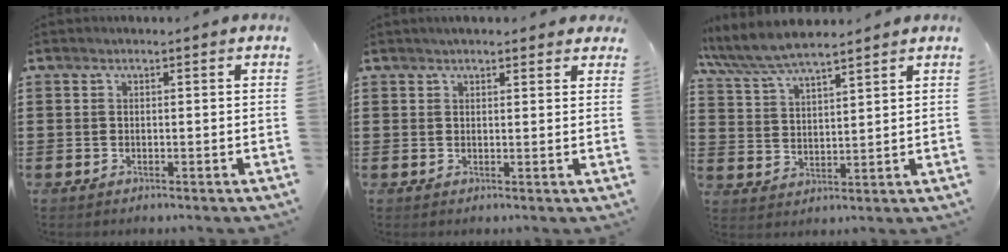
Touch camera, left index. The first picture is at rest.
{"total": 1.9, "force": [1.7, 0.5, 0.7], "torque": [-0.016, 0.007, 0.032]}
{"total": 6.2, "force": [5.7, 0.8, 2.2], "torque": [-0.064, -0.020, 0.101]}